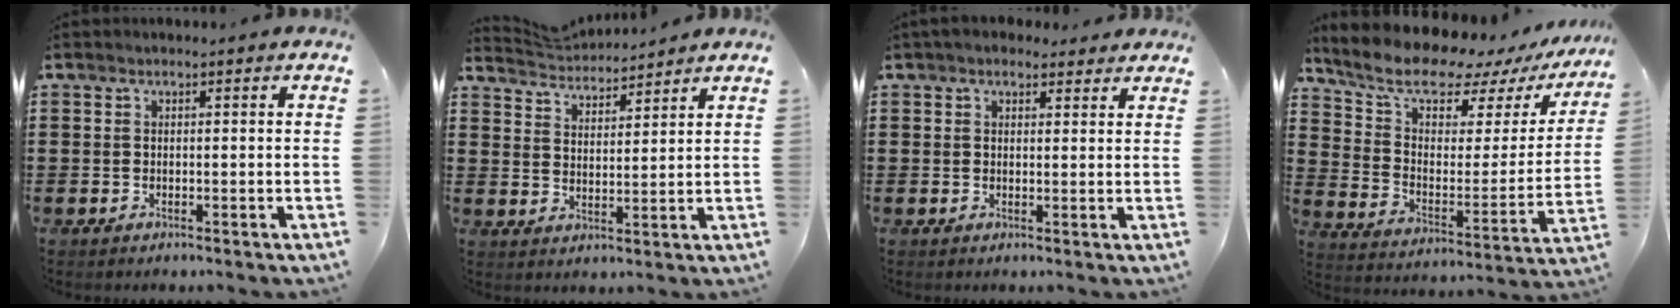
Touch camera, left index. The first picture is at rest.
{"total": 4.0, "force": [3.9, 0.5, 0.1], "torque": [-0.019, -0.017, 0.072]}
{"total": 2.8, "force": [2.2, 1.4, 0.9], "torque": [-0.024, 0.003, 0.040]}
{"total": 11.2, "force": [9.5, 3.2, 5.0], "torque": [-0.121, -0.065, 0.160]}